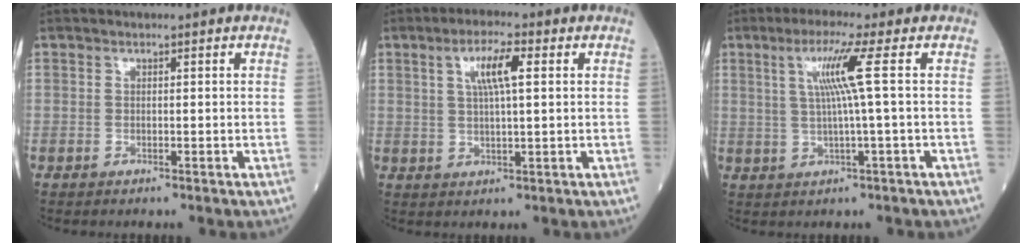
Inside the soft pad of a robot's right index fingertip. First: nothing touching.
{"total": 5.8, "force": [1.9, 0.8, 5.4], "torque": [-0.103, 0.007, 0.035]}
{"total": 6.3, "force": [1.5, -1.6, 5.9], "torque": [-0.114, 0.005, 0.033]}